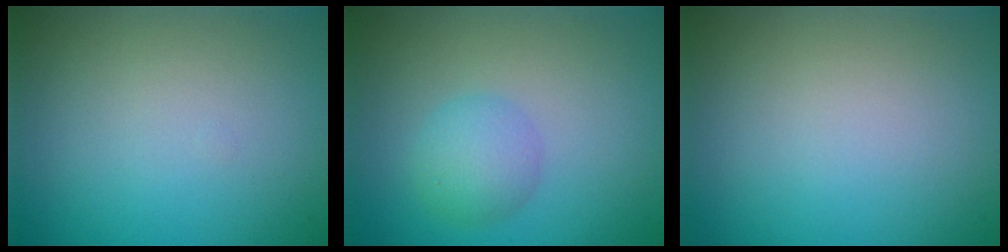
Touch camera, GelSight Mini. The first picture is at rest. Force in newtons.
{"total": 2.7, "press": 2.7, "slide": 0.1}
{"total": 0.0}